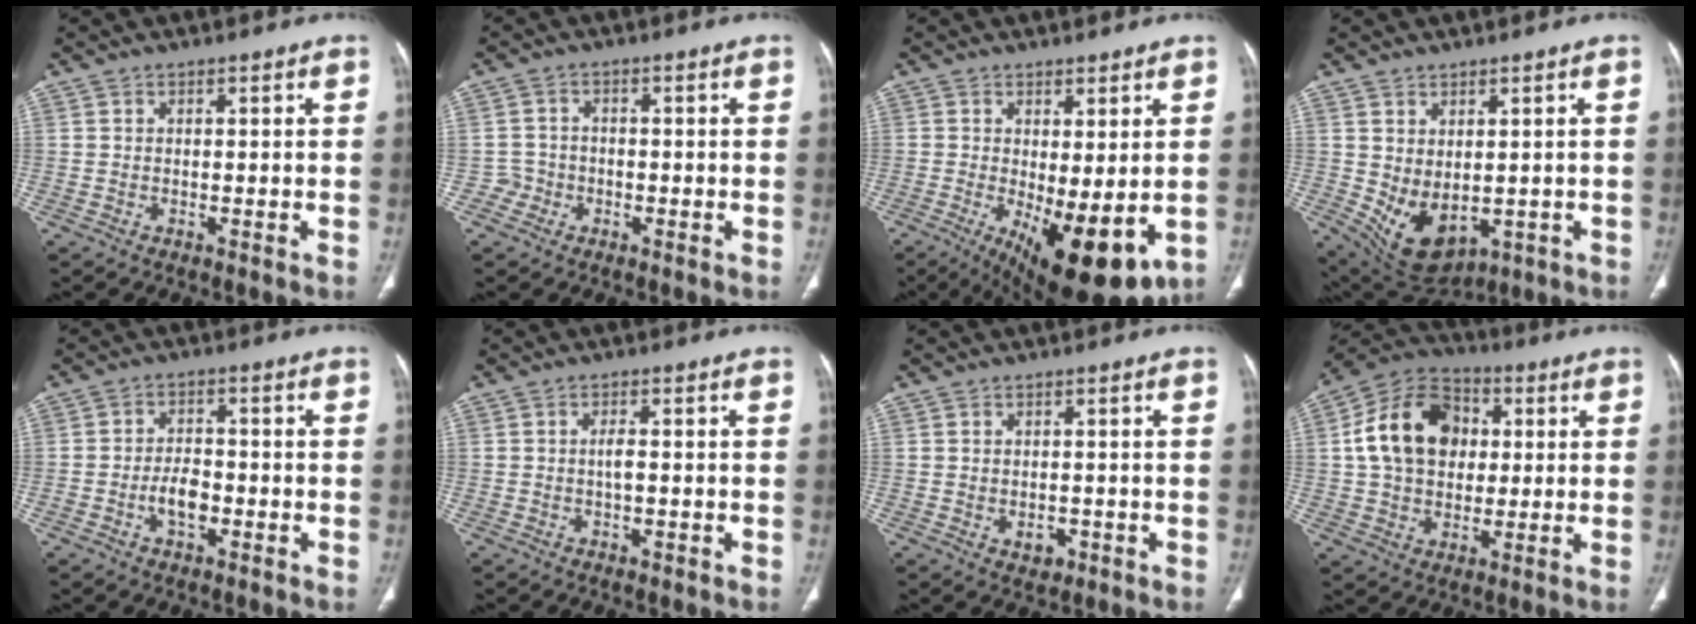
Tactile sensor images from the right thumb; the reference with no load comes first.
{"total": 2.8, "force": [-1.1, 2.6, 0.1], "torque": [0.013, 0.013, -0.027]}
{"total": 14.3, "force": [-3.3, 5.4, 12.8], "torque": [-0.185, -0.028, -0.031]}
{"total": 9.7, "force": [-1.0, 6.0, 7.5], "torque": [-0.113, -0.009, 0.016]}
{"total": 4.9, "force": [-1.8, 2.9, 3.6], "torque": [-0.054, 0.017, -0.032]}
{"total": 2.2, "force": [-0.3, 1.0, 1.9], "torque": [-0.033, 0.001, -0.007]}
{"total": 2.7, "force": [-0.9, 2.0, 1.6], "torque": [-0.014, 0.005, -0.006]}
{"total": 16.6, "force": [2.5, 12.5, 10.6], "torque": [-0.162, 0.017, 0.035]}